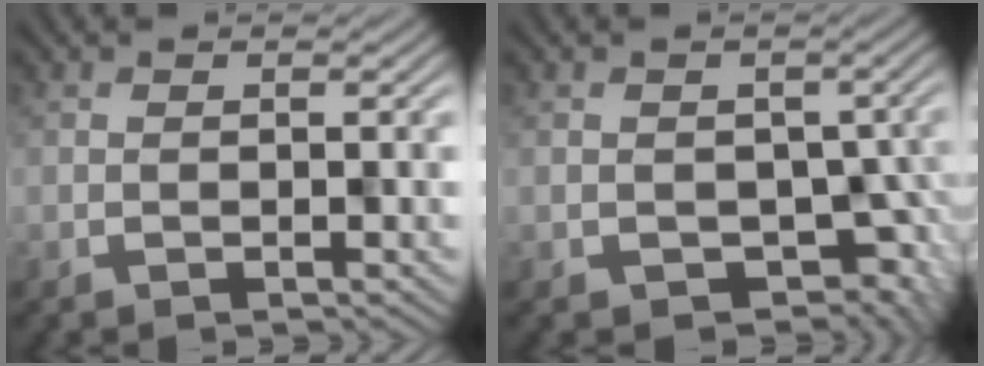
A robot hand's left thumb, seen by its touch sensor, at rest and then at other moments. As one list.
[{"total": 6.0, "force": [-2.5, 4.6, 2.9], "torque": [-0.026, -0.010, -0.014]}]